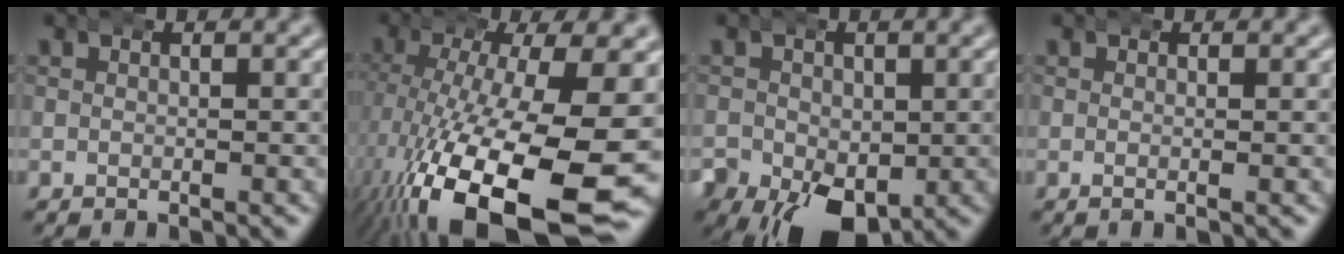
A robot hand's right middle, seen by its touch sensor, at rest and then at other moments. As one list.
[{"total": 14.9, "force": [-5.3, 6.4, 12.4], "torque": [-0.234, -0.054, -0.043]}, {"total": 8.2, "force": [-3.5, 5.6, 4.9], "torque": [-0.098, -0.057, -0.031]}, {"total": 0.7, "force": [-0.2, -0.2, 0.6], "torque": [-0.011, 0.000, -0.006]}]